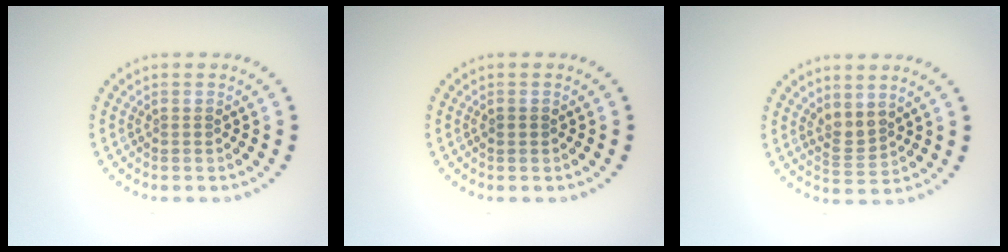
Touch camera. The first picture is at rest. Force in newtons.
{"total": 0.8, "press": 0.8, "slide": 0.1}
{"total": 1.9, "press": 1.6, "slide": 1.1}